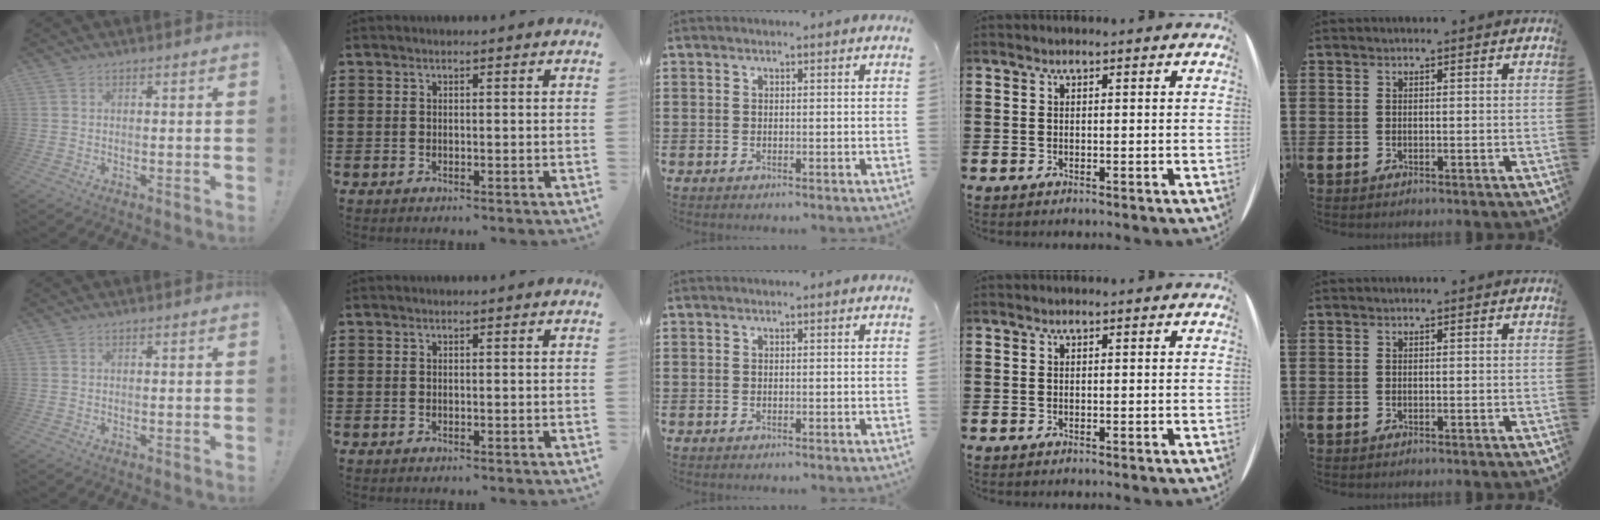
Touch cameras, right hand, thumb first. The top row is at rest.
{}